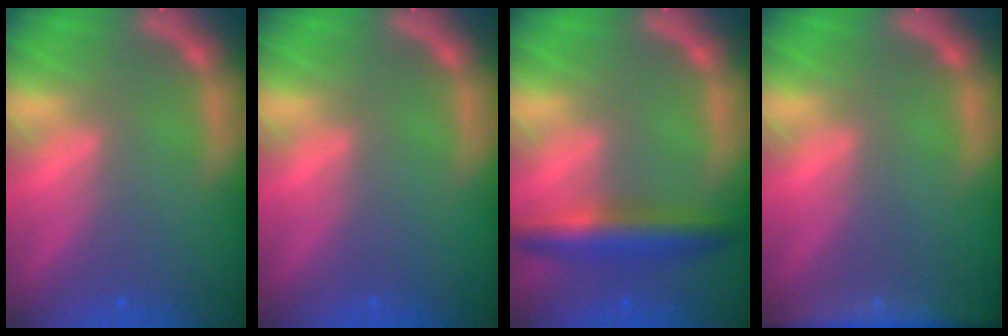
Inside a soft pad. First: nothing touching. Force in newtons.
{"total": 0.0}
{"total": 5.0}
{"total": 7.0}